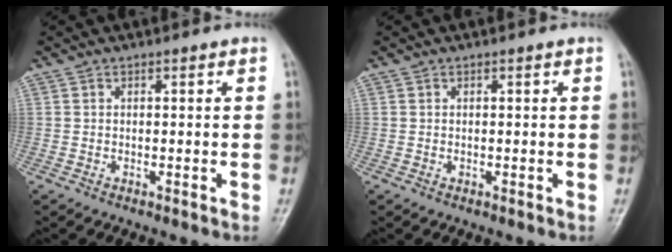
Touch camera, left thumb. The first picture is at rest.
{"total": 0.0}